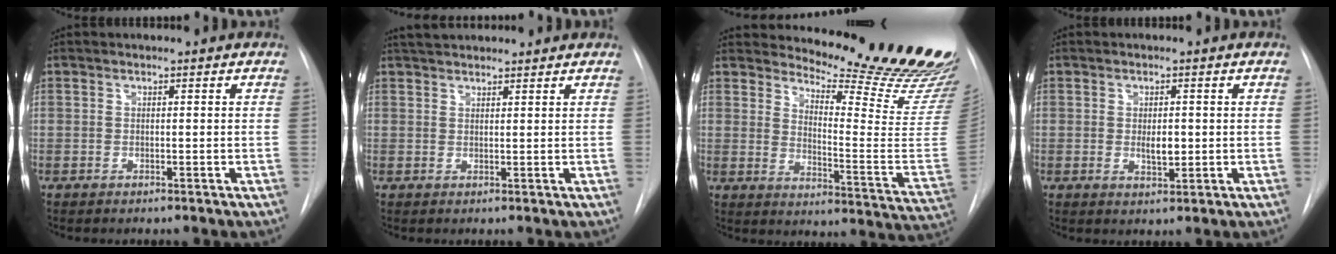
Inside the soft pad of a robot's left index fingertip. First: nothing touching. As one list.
[{"total": 6.5, "force": [6.0, 1.3, 2.1], "torque": [-0.034, 0.039, 0.088]}, {"total": 22.8, "force": [21.1, 1.9, 8.6], "torque": [-0.113, -0.151, 0.250]}, {"total": 2.7, "force": [0.0, 1.2, 2.4], "torque": [-0.039, -0.003, 0.003]}]